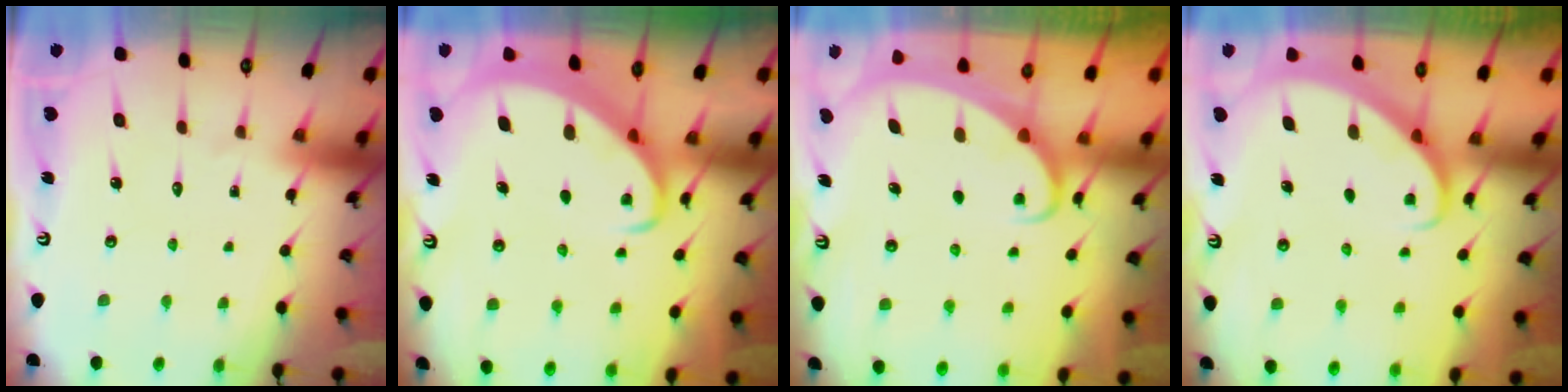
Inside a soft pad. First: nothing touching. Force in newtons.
{"total": 2.9, "press": 2.9, "slide": 0.3}
{"total": 2.2, "press": 2.2, "slide": 0.3}
{"total": 2.8, "press": 2.8, "slide": 0.2}